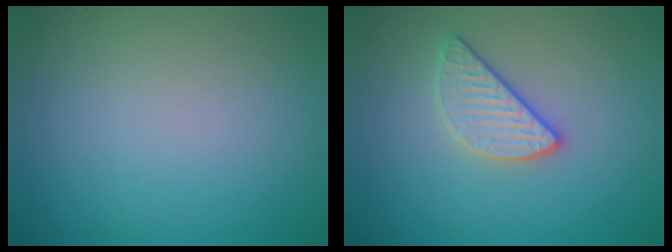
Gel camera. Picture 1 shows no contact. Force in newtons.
{"total": 2.6, "press": 2.5, "slide": 0.7}